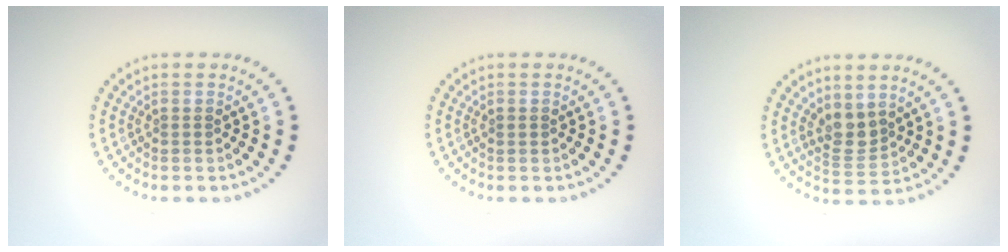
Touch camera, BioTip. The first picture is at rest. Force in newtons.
{"total": 0.5, "press": 0.5, "slide": 0.1}
{"total": 2.7, "press": 2.2, "slide": 1.5}